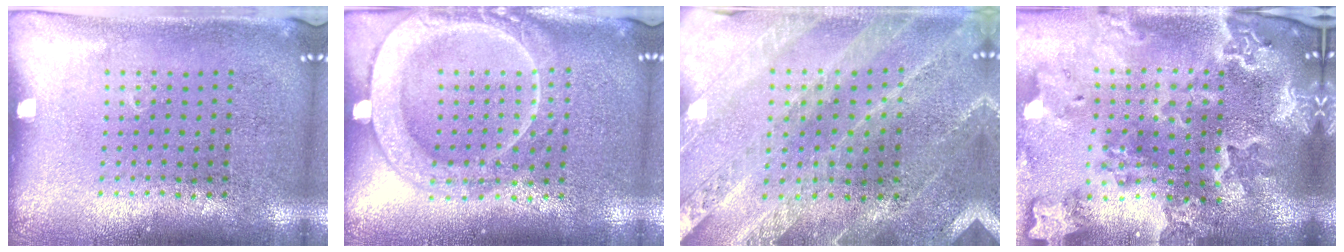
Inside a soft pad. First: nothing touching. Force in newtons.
{"total": 2.0, "press": 2.0, "slide": 0.3}
{"total": 1.3, "press": 1.3, "slide": 0.2}
{"total": 4.2, "press": 3.5, "slide": 2.3}